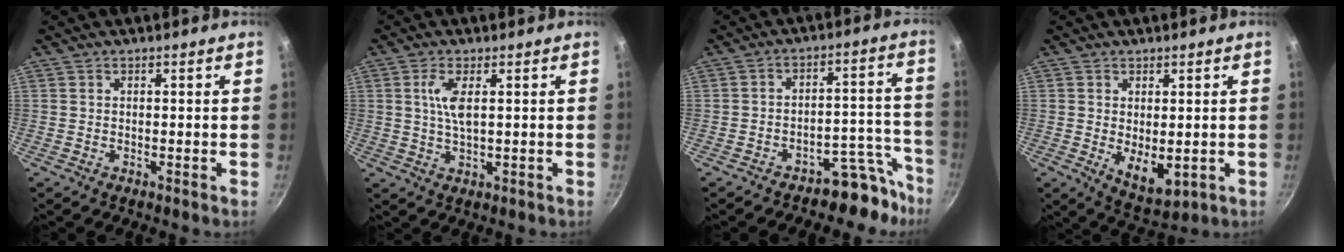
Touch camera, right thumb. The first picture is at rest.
{"total": 4.8, "force": [1.0, 1.6, 4.4], "torque": [-0.095, 0.000, 0.021]}
{"total": 9.8, "force": [-7.7, 5.0, 3.3], "torque": [0.035, 0.098, -0.107]}
{"total": 6.9, "force": [-0.2, 3.7, 5.8], "torque": [-0.078, -0.022, 0.012]}